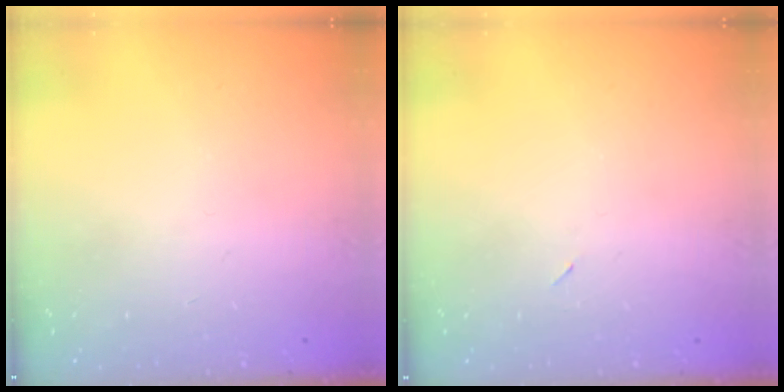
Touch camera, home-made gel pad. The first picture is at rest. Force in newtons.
{"total": 2.3, "press": 1.9, "slide": 1.2}